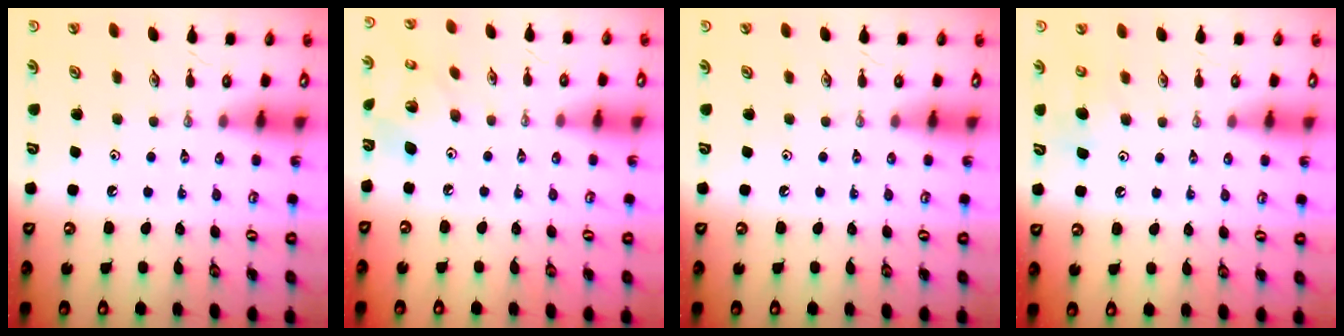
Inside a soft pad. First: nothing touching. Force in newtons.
{"total": 7.5, "press": 7.5, "slide": 0.1}
{"total": 0.0}
{"total": 5.8, "press": 5.7, "slide": 1.0}